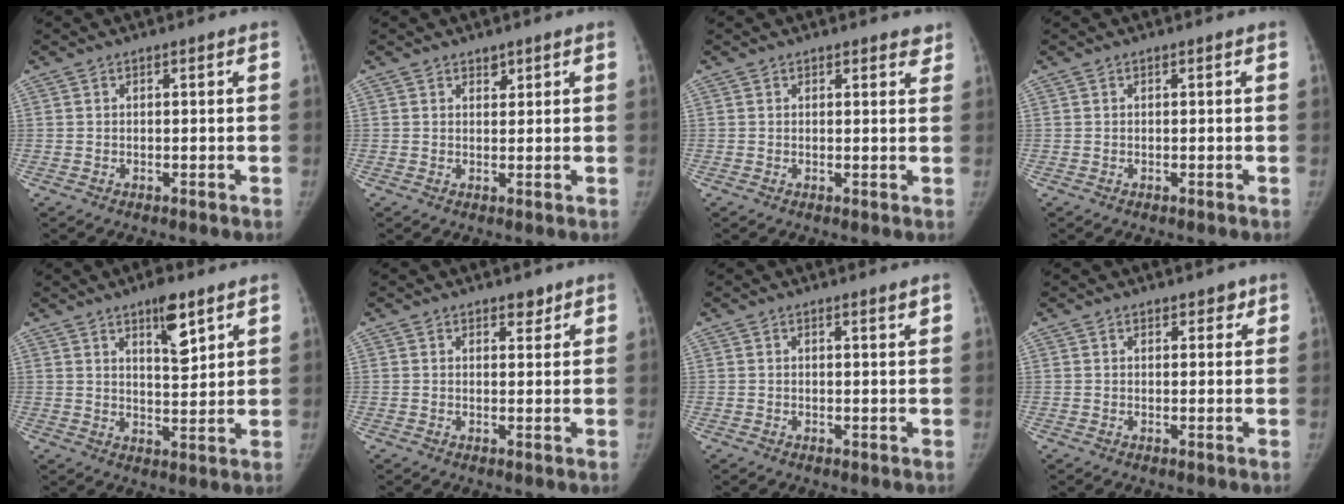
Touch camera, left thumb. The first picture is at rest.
{"total": 1.6, "force": [1.2, 1.0, 0.5], "torque": [0.006, -0.008, 0.017]}
{"total": 2.7, "force": [2.2, 1.2, 0.8], "torque": [0.024, -0.008, 0.019]}
{"total": 0.0}
{"total": 7.8, "force": [4.8, 2.6, 5.5], "torque": [-0.068, -0.033, 0.074]}
{"total": 2.5, "force": [1.8, 1.3, 1.0], "torque": [0.004, -0.011, 0.025]}
{"total": 1.2, "force": [0.9, 0.0, 0.7], "torque": [-0.008, -0.008, 0.014]}
{"total": 2.3, "force": [1.6, 1.4, 0.9], "torque": [0.012, -0.007, 0.017]}